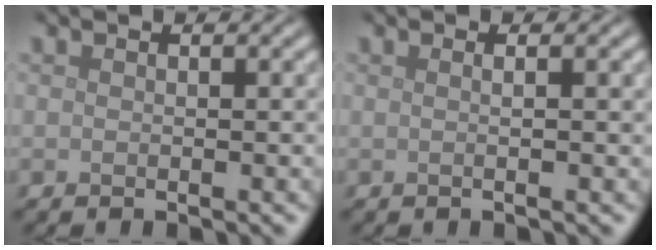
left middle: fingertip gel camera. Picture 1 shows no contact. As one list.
[{"total": 1.8, "force": [0.4, 0.7, 1.6], "torque": [-0.013, -0.002, -0.010]}]